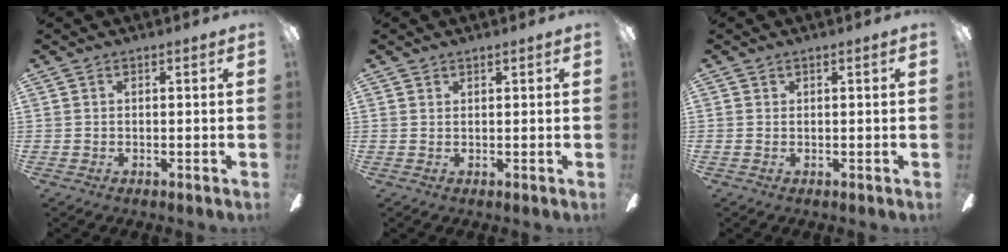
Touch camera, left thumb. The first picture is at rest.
{"total": 0.7, "force": [0.7, 0.1, 0.1], "torque": [-0.002, 0.000, 0.012]}
{"total": 0.8, "force": [0.0, 0.0, 0.8], "torque": [-0.014, -0.003, 0.001]}